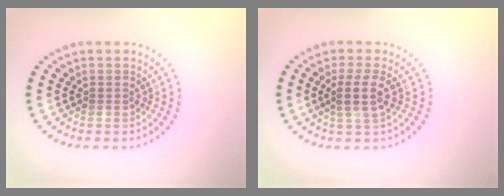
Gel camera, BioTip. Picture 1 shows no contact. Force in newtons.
{"total": 2.4, "press": 2.0, "slide": 1.4}